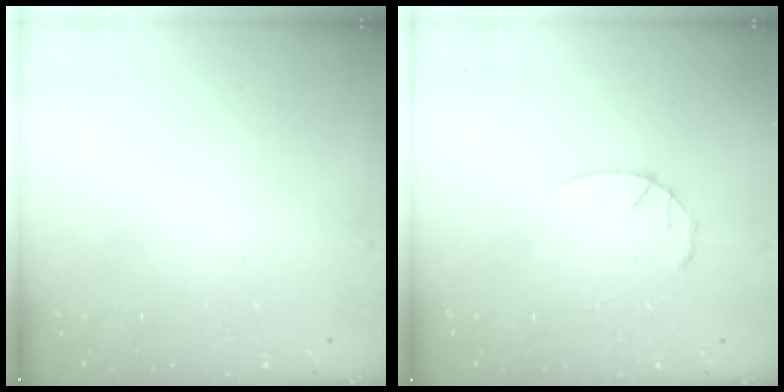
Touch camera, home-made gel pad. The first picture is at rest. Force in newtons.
{"total": 3.9, "press": 3.9, "slide": 0.5}